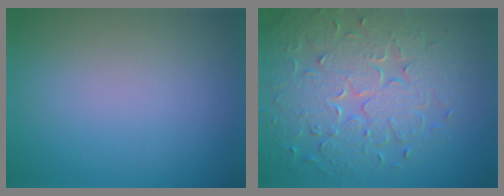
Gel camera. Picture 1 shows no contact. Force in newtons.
{"total": 8.3, "press": 5.9, "slide": 5.8}